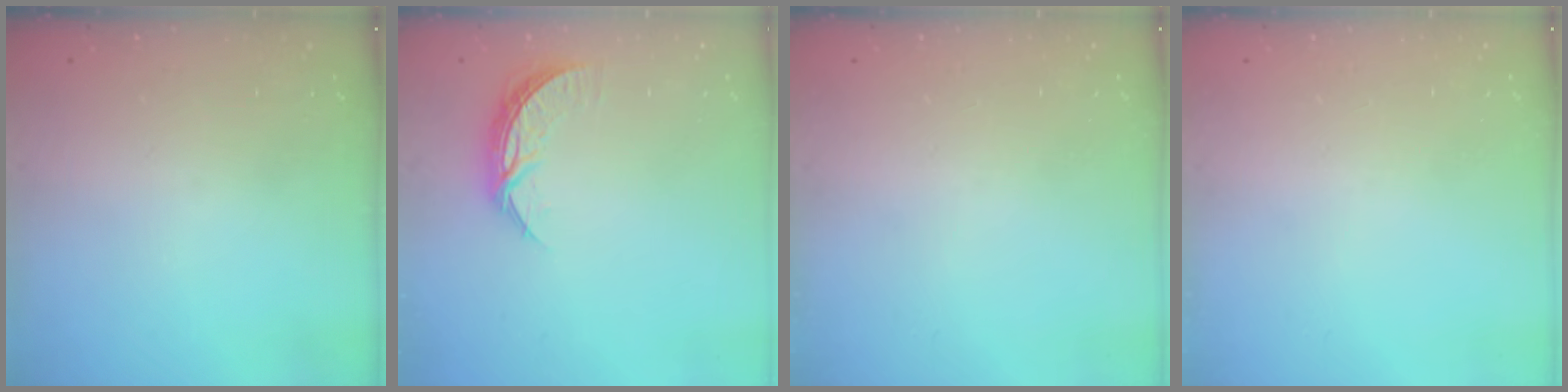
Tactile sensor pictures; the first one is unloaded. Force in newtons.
{"total": 6.8, "press": 6.8, "slide": 0.3}
{"total": 0.0}
{"total": 0.0}